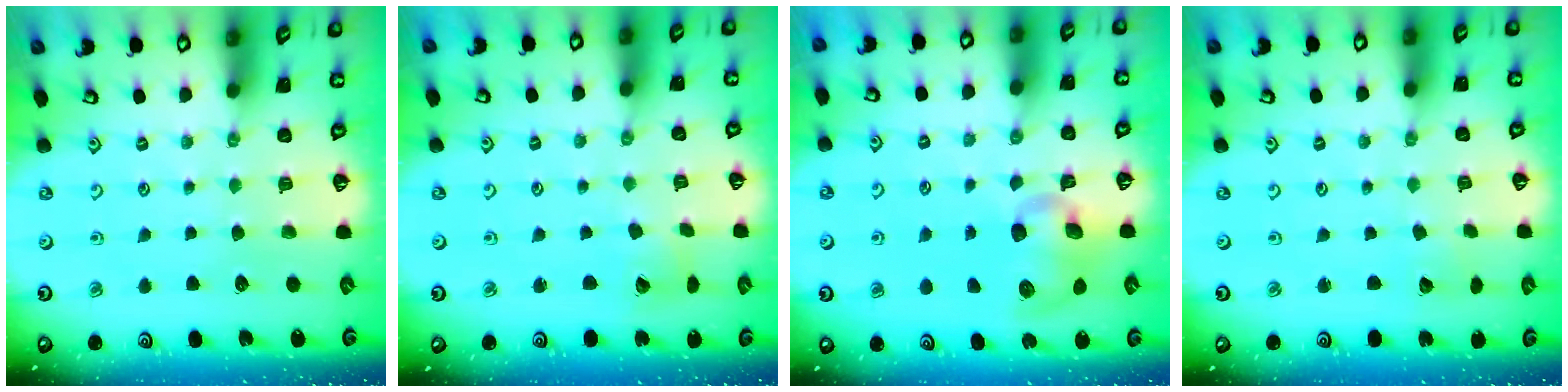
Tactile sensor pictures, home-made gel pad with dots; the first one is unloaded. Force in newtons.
{"total": 4.9, "press": 4.9, "slide": 0.4}
{"total": 9.6, "press": 9.6, "slide": 1.2}
{"total": 1.8, "press": 1.8, "slide": 0.1}